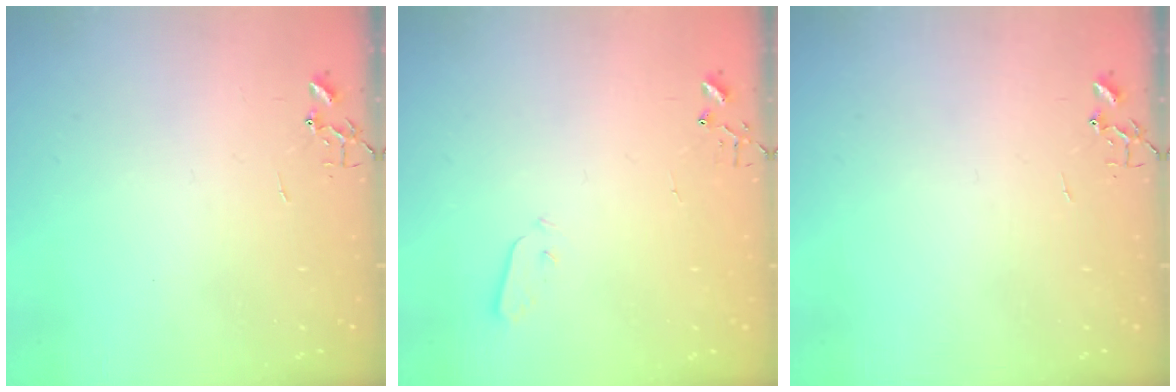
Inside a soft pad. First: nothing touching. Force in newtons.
{"total": 2.5, "press": 2.5, "slide": 0.4}
{"total": 0.0}